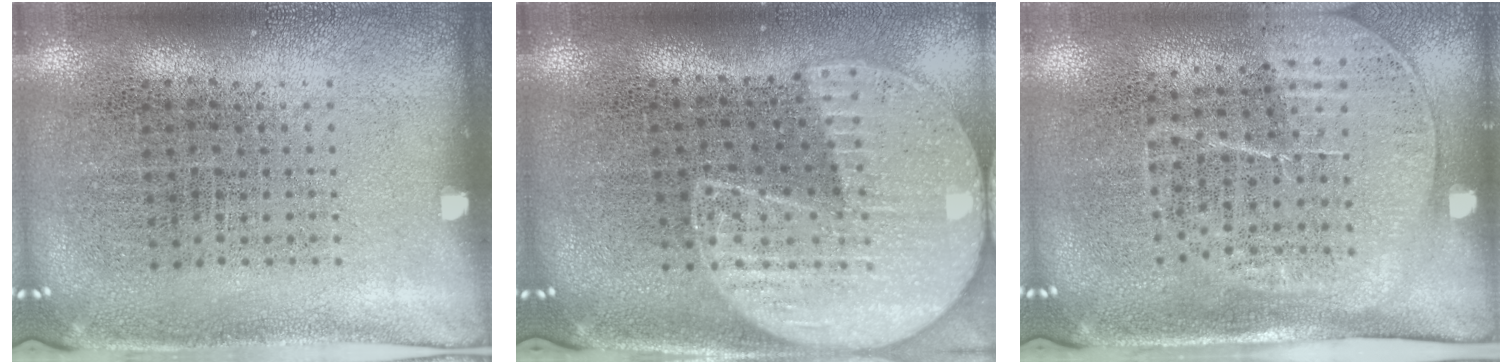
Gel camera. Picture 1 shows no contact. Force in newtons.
{"total": 2.1, "press": 1.9, "slide": 0.9}
{"total": 1.7, "press": 1.4, "slide": 0.9}